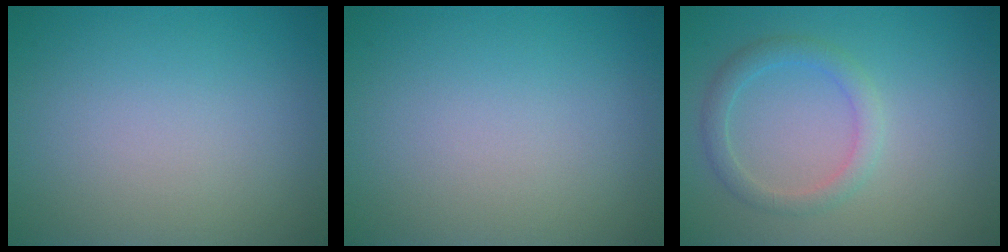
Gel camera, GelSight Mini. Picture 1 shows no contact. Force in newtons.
{"total": 0.0}
{"total": 2.2, "press": 2.2, "slide": 0.1}